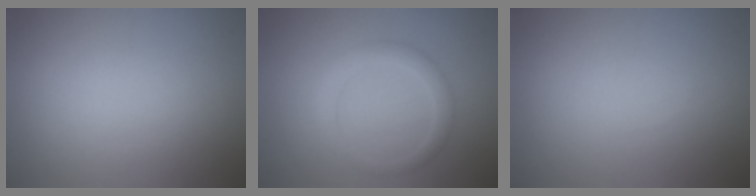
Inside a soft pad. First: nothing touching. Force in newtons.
{"total": 2.2, "press": 2.2, "slide": 0.0}
{"total": 0.0}